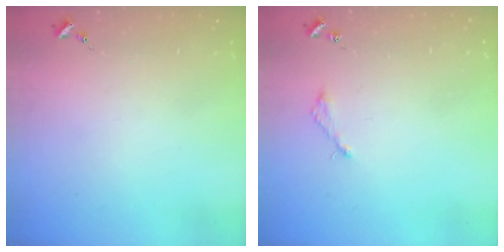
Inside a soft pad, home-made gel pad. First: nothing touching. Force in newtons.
{"total": 3.1, "press": 3.0, "slide": 0.3}